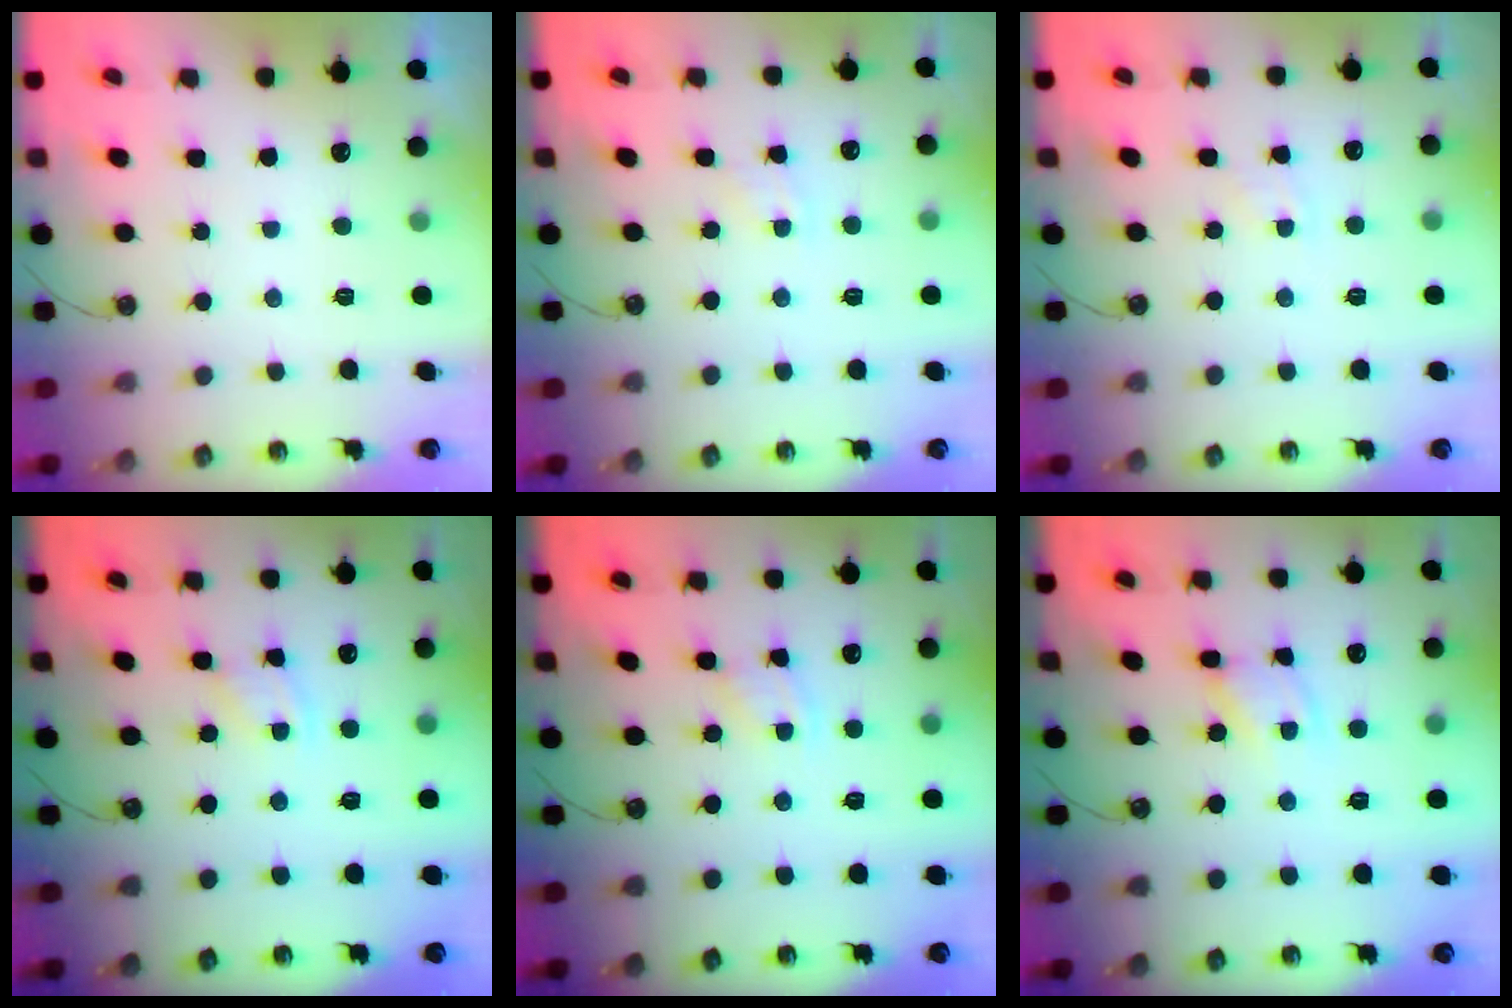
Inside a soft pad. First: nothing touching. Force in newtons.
{"total": 3.7, "press": 3.6, "slide": 0.4}
{"total": 4.9, "press": 4.8, "slide": 0.7}
{"total": 3.4, "press": 3.4, "slide": 0.5}
{"total": 2.6, "press": 2.6, "slide": 0.4}
{"total": 4.5, "press": 4.5, "slide": 0.3}